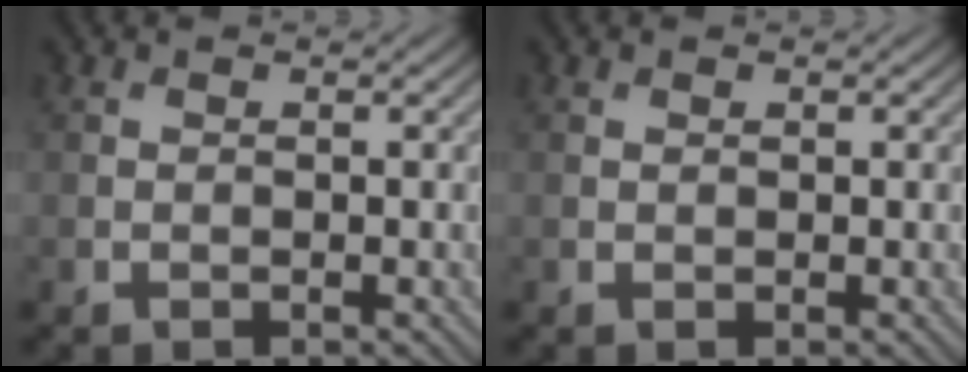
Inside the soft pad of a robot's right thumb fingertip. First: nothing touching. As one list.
[{"total": 0.0}]